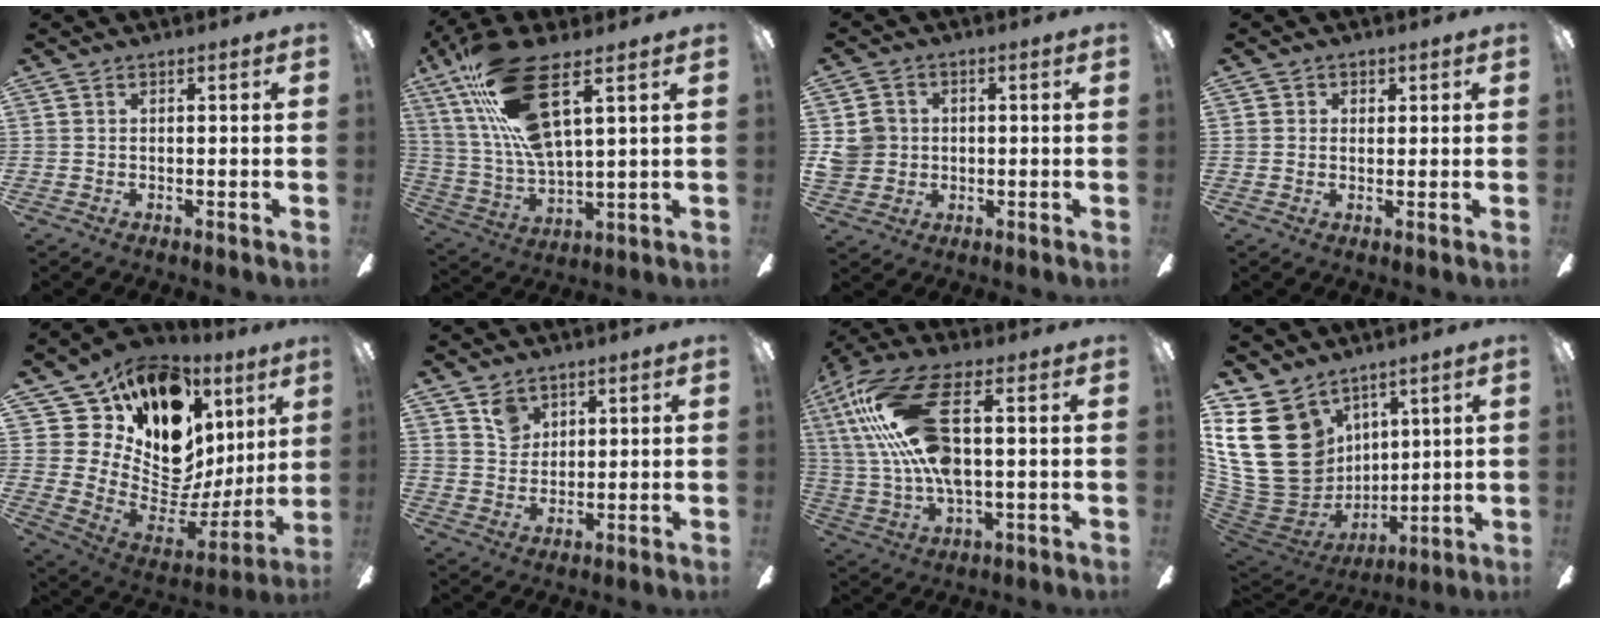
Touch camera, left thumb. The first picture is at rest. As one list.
[{"total": 20.2, "force": [10.7, 6.6, 15.8], "torque": [-0.338, -0.038, 0.178]}, {"total": 6.2, "force": [0.2, 5.9, 2.1], "torque": [-0.047, 0.011, 0.005]}, {"total": 1.5, "force": [0.6, 1.4, 0.0], "torque": [0.013, -0.001, 0.007]}, {"total": 18.5, "force": [11.8, 11.6, 8.2], "torque": [-0.154, -0.109, 0.238]}, {"total": 4.7, "force": [3.3, 3.2, 1.3], "torque": [-0.011, -0.012, 0.060]}, {"total": 22.4, "force": [4.9, 10.1, 19.4], "torque": [-0.411, -0.005, 0.081]}, {"total": 23.0, "force": [7.6, 17.9, 12.2], "torque": [-0.284, -0.045, 0.162]}]